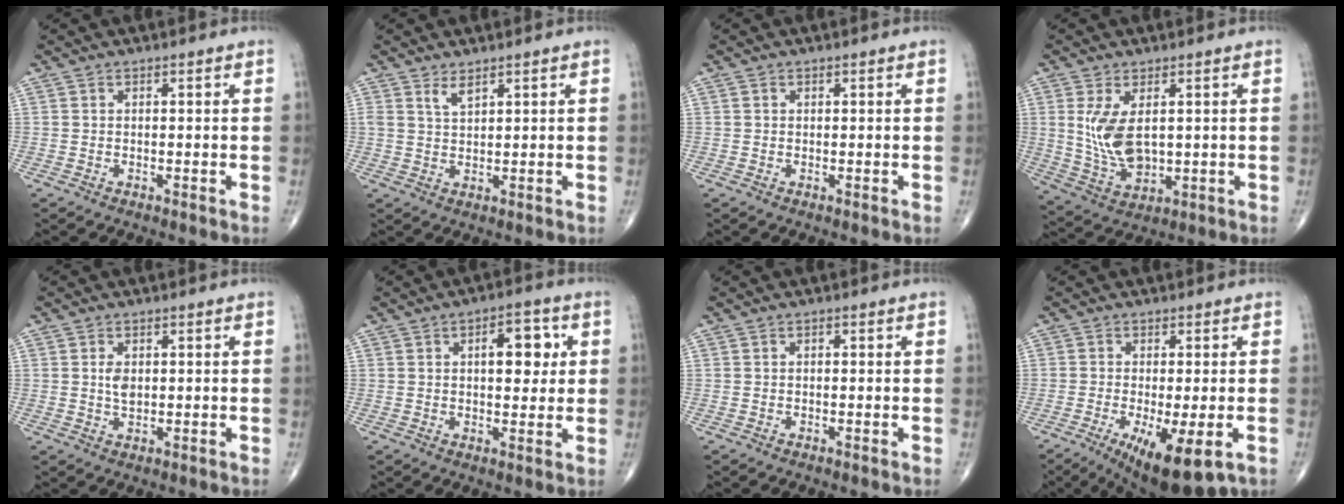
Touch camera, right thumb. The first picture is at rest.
{"total": 2.5, "force": [1.8, 0.8, 1.6], "torque": [-0.029, -0.013, 0.041]}
{"total": 0.0}
{"total": 9.2, "force": [1.7, 4.9, 7.5], "torque": [-0.145, -0.016, 0.051]}
{"total": 2.9, "force": [0.5, 1.7, 2.3], "torque": [-0.036, -0.004, 0.012]}
{"total": 8.3, "force": [2.1, 4.2, 6.8], "torque": [-0.065, -0.001, 0.027]}
{"total": 0.6, "force": [0.1, 0.3, 0.5], "torque": [-0.009, 0.001, 0.002]}
{"total": 11.5, "force": [-4.6, 3.3, 10.0], "torque": [-0.163, -0.019, -0.064]}